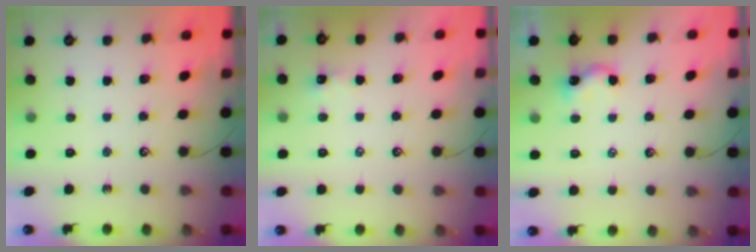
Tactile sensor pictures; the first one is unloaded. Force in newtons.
{"total": 0.0}
{"total": 3.0, "press": 3.0, "slide": 0.3}